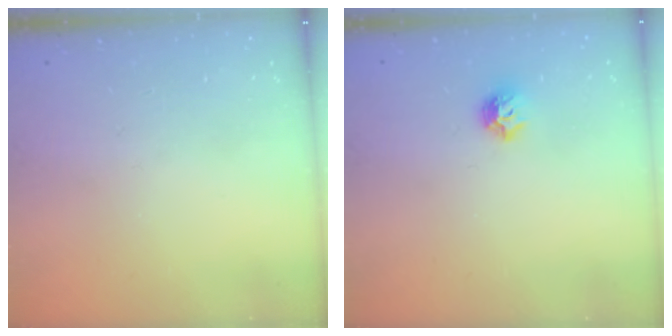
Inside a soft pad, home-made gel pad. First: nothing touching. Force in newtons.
{"total": 6.5, "press": 6.5, "slide": 0.9}